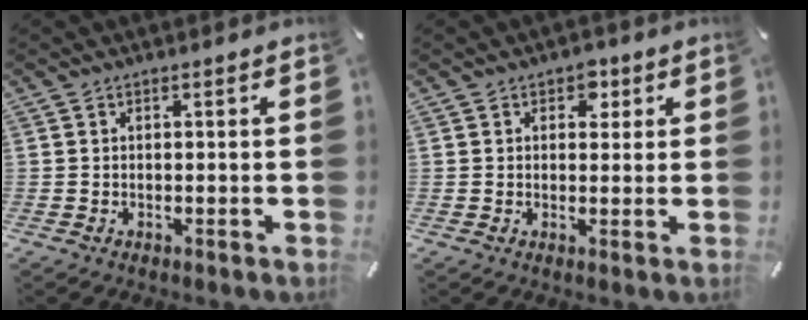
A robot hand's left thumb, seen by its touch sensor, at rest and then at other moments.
{"total": 3.4, "force": [1.5, 2.5, 1.6], "torque": [-0.005, -0.005, 0.018]}